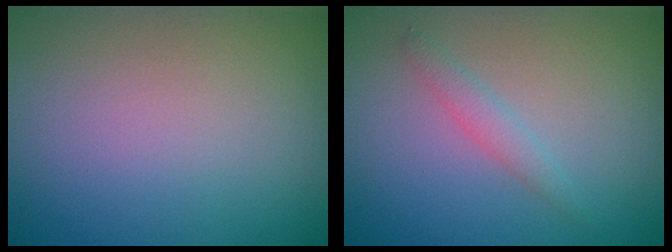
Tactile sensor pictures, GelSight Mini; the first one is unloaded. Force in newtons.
{"total": 1.5, "press": 1.5, "slide": 0.1}